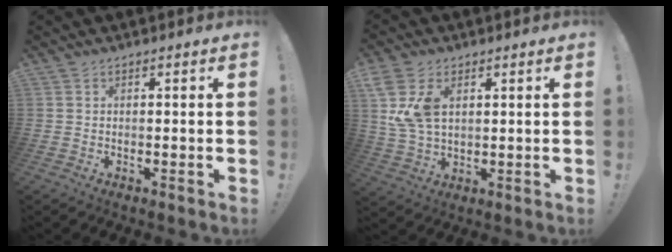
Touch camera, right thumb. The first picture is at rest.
{"total": 10.3, "force": [3.6, 6.6, 7.1], "torque": [-0.143, -0.008, 0.069]}